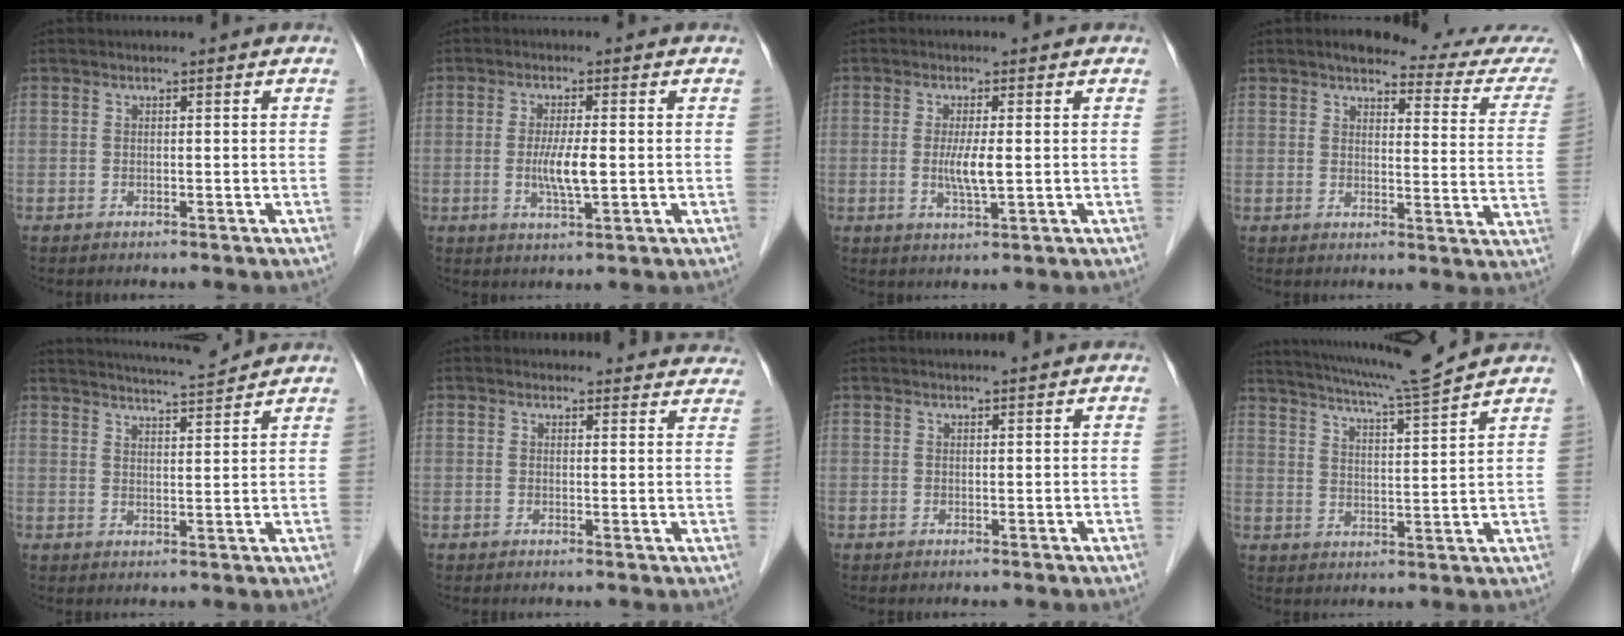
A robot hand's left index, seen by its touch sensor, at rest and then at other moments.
{"total": 4.9, "force": [-0.4, 0.6, 4.9], "torque": [-0.099, -0.009, -0.007]}
{"total": 3.8, "force": [-0.1, 0.3, 3.8], "torque": [-0.079, -0.007, 0.000]}
{"total": 14.6, "force": [13.5, 1.5, 5.4], "torque": [-0.047, -0.043, 0.130]}
{"total": 8.1, "force": [7.9, -0.7, 2.0], "torque": [-0.042, 0.007, 0.119]}
{"total": 10.8, "force": [10.4, 2.9, 1.2], "torque": [0.028, 0.000, 0.086]}
{"total": 1.6, "force": [1.5, -0.2, 0.5], "torque": [-0.006, 0.012, 0.027]}
{"total": 11.4, "force": [10.4, -2.0, 4.1], "torque": [-0.078, -0.012, 0.162]}